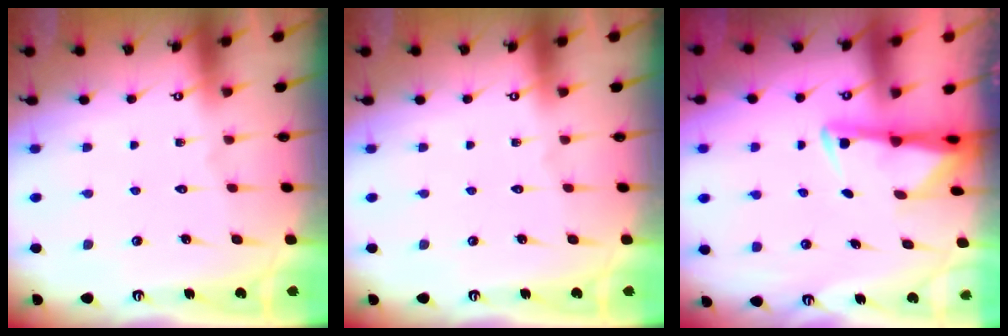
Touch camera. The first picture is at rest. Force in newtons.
{"total": 0.0}
{"total": 3.0, "press": 2.9, "slide": 0.6}